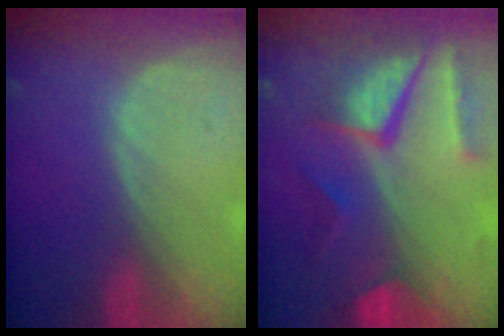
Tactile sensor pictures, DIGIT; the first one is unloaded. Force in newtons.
{"total": 10.3, "press": 8.8, "slide": 5.4}